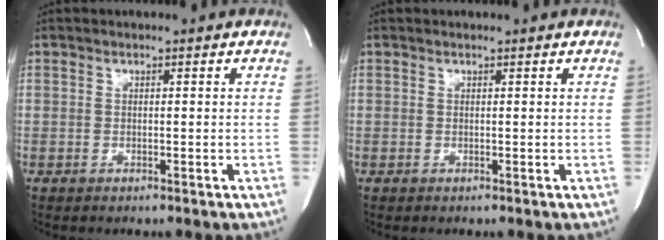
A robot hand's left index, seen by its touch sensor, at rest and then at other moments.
{"total": 1.1, "force": [1.1, 0.2, 0.1], "torque": [-0.011, 0.008, 0.011]}